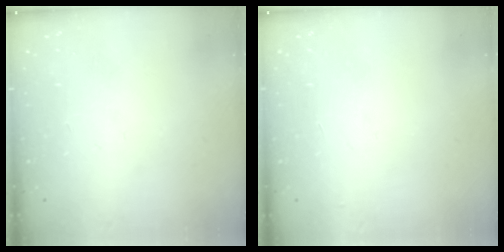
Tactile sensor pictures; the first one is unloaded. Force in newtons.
{"total": 2.9, "press": 2.9, "slide": 0.1}